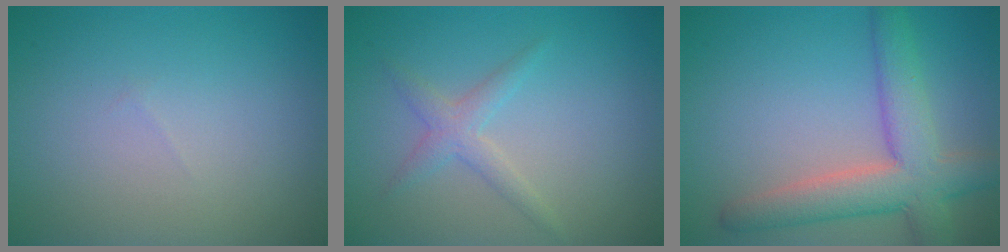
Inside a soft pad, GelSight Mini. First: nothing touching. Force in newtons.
{"total": 1.9, "press": 1.9, "slide": 0.1}
{"total": 6.4, "press": 6.4, "slide": 0.4}